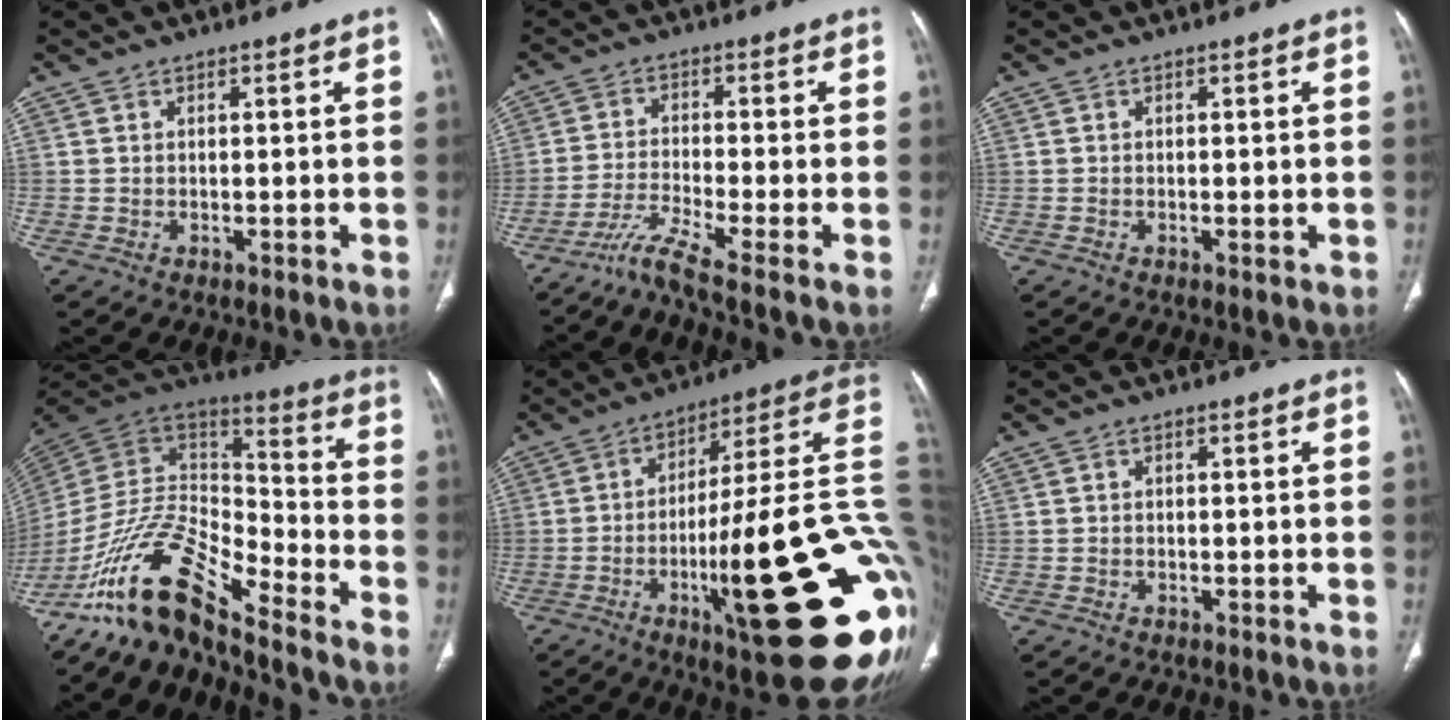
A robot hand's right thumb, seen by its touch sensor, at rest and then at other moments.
{"total": 5.7, "force": [-4.4, -1.6, 3.2], "torque": [-0.086, 0.008, -0.093]}
{"total": 1.2, "force": [-0.3, 0.4, 1.1], "torque": [-0.014, -0.002, -0.004]}
{"total": 18.5, "force": [-14.2, 5.6, 10.4], "torque": [-0.180, 0.096, -0.269]}
{"total": 34.1, "force": [-5.6, 6.8, 32.9], "torque": [-0.377, 0.008, -0.082]}
{"total": 0.0}